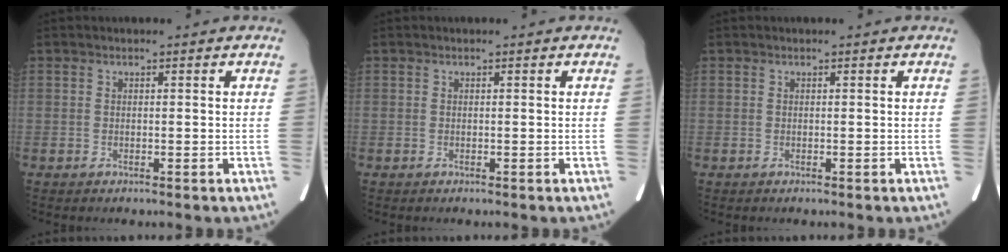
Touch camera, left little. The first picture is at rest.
{"total": 0.0}
{"total": 0.0}